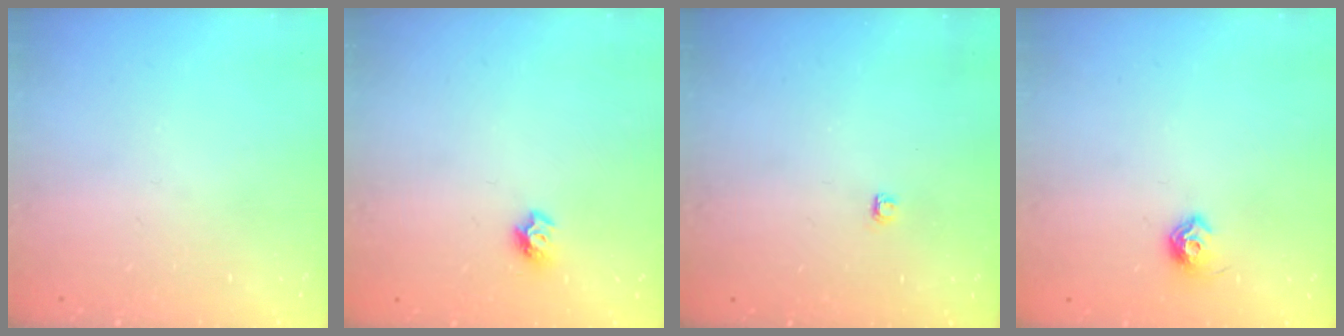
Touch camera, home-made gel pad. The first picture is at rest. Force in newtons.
{"total": 7.0, "press": 7.0, "slide": 0.7}
{"total": 2.8, "press": 2.8, "slide": 0.4}
{"total": 7.2, "press": 7.1, "slide": 0.9}